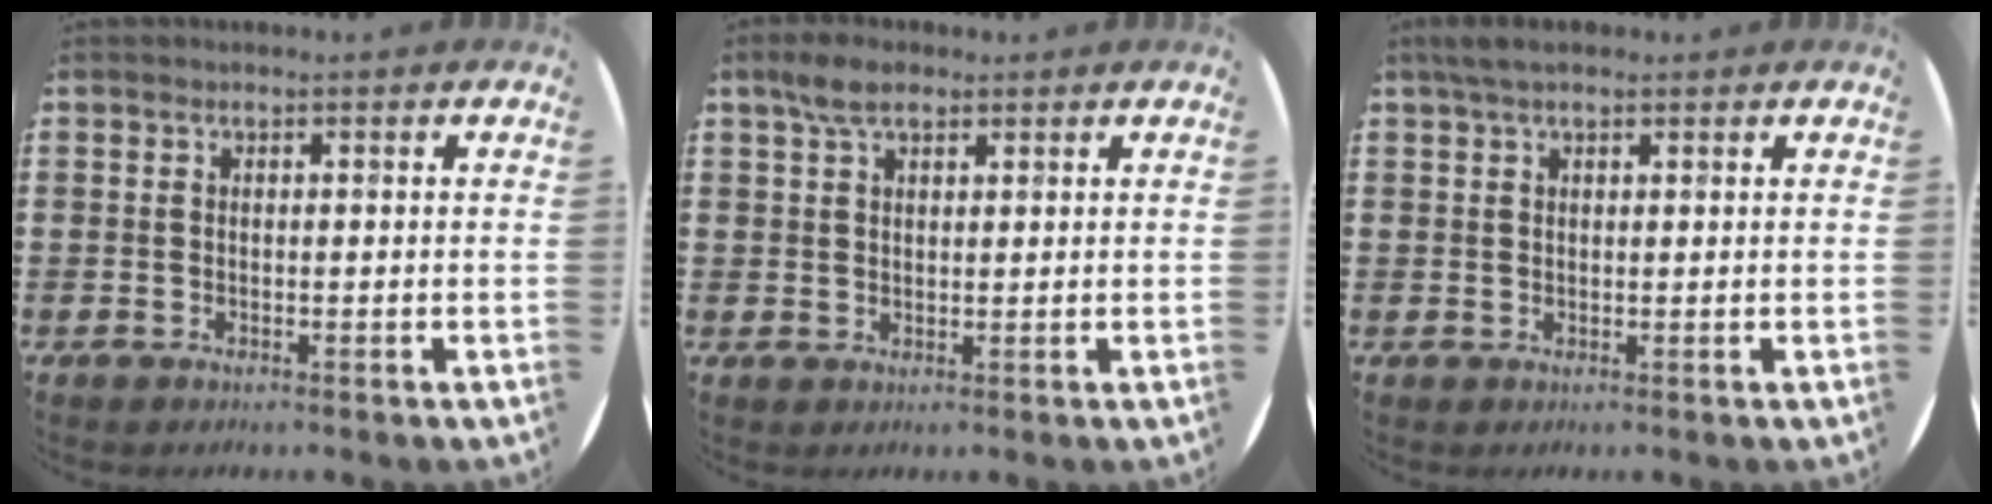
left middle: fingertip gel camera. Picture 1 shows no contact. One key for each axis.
{"total": 4.0, "fx": 2.8, "fy": 2.0, "fz": 2.1, "tx": -0.038, "ty": 0.006, "tz": 0.050}
{"total": 2.6, "fx": 2.0, "fy": 1.0, "fz": 1.3, "tx": -0.030, "ty": 0.008, "tz": 0.036}